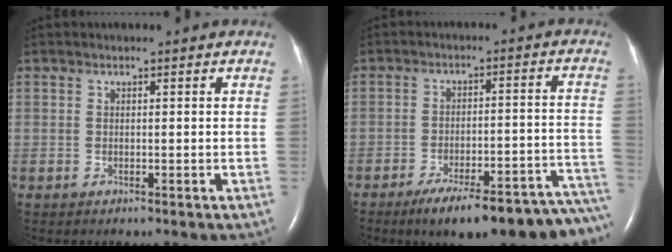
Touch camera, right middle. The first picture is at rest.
{"total": 20.6, "force": [-17.4, 3.5, 10.5], "torque": [-0.068, 0.026, -0.226]}